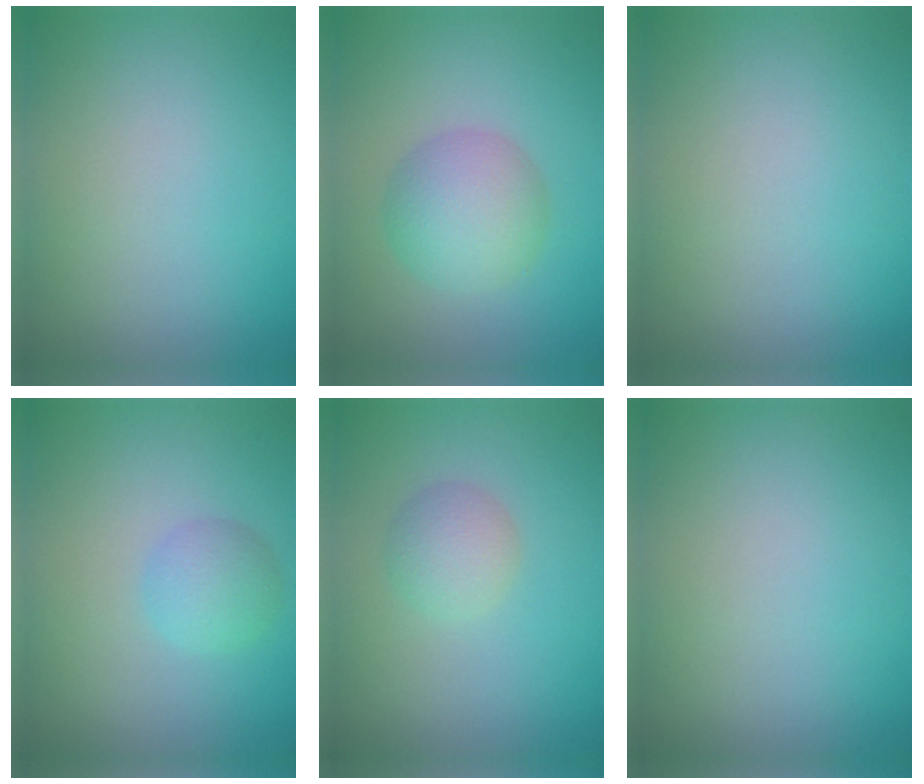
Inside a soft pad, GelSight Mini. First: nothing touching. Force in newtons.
{"total": 4.6, "press": 4.6, "slide": 0.1}
{"total": 0.0}
{"total": 2.2, "press": 2.2, "slide": 0.0}
{"total": 2.3, "press": 2.3, "slide": 0.1}
{"total": 0.0}